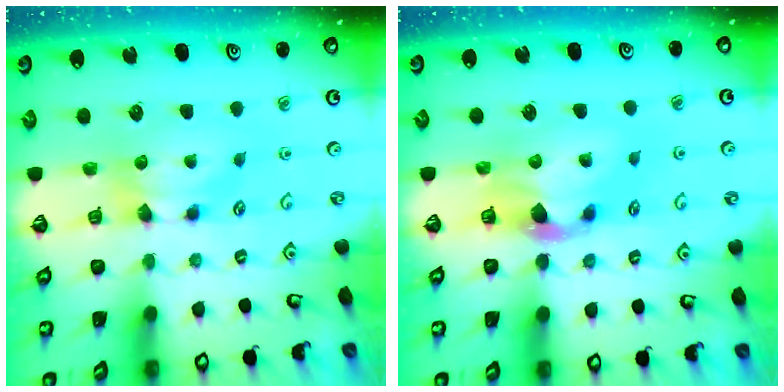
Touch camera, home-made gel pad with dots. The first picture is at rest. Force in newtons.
{"total": 2.3, "press": 1.9, "slide": 1.3}